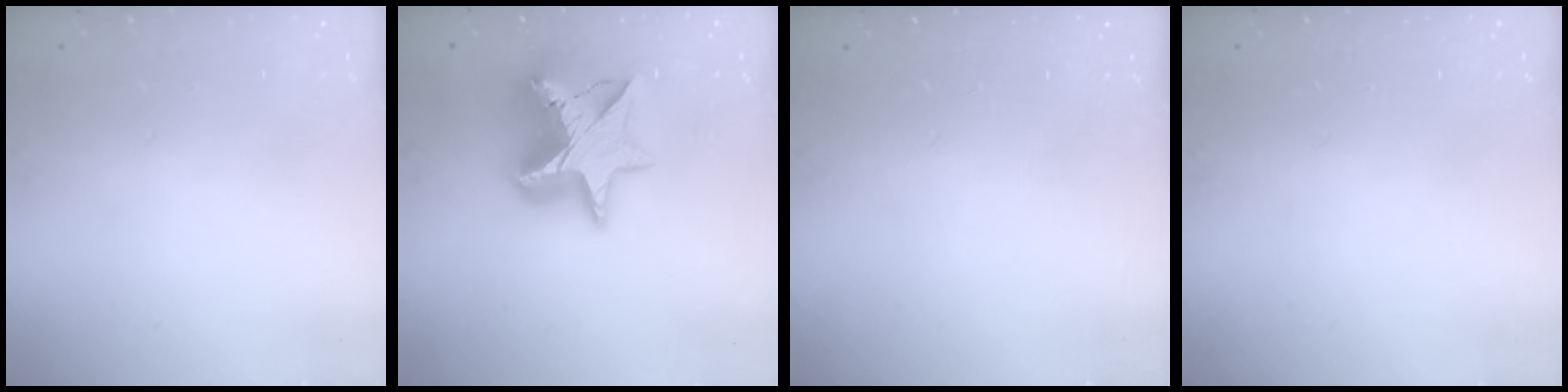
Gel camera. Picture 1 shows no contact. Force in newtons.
{"total": 18.3, "press": 18.2, "slide": 1.3}
{"total": 0.0}
{"total": 0.0}